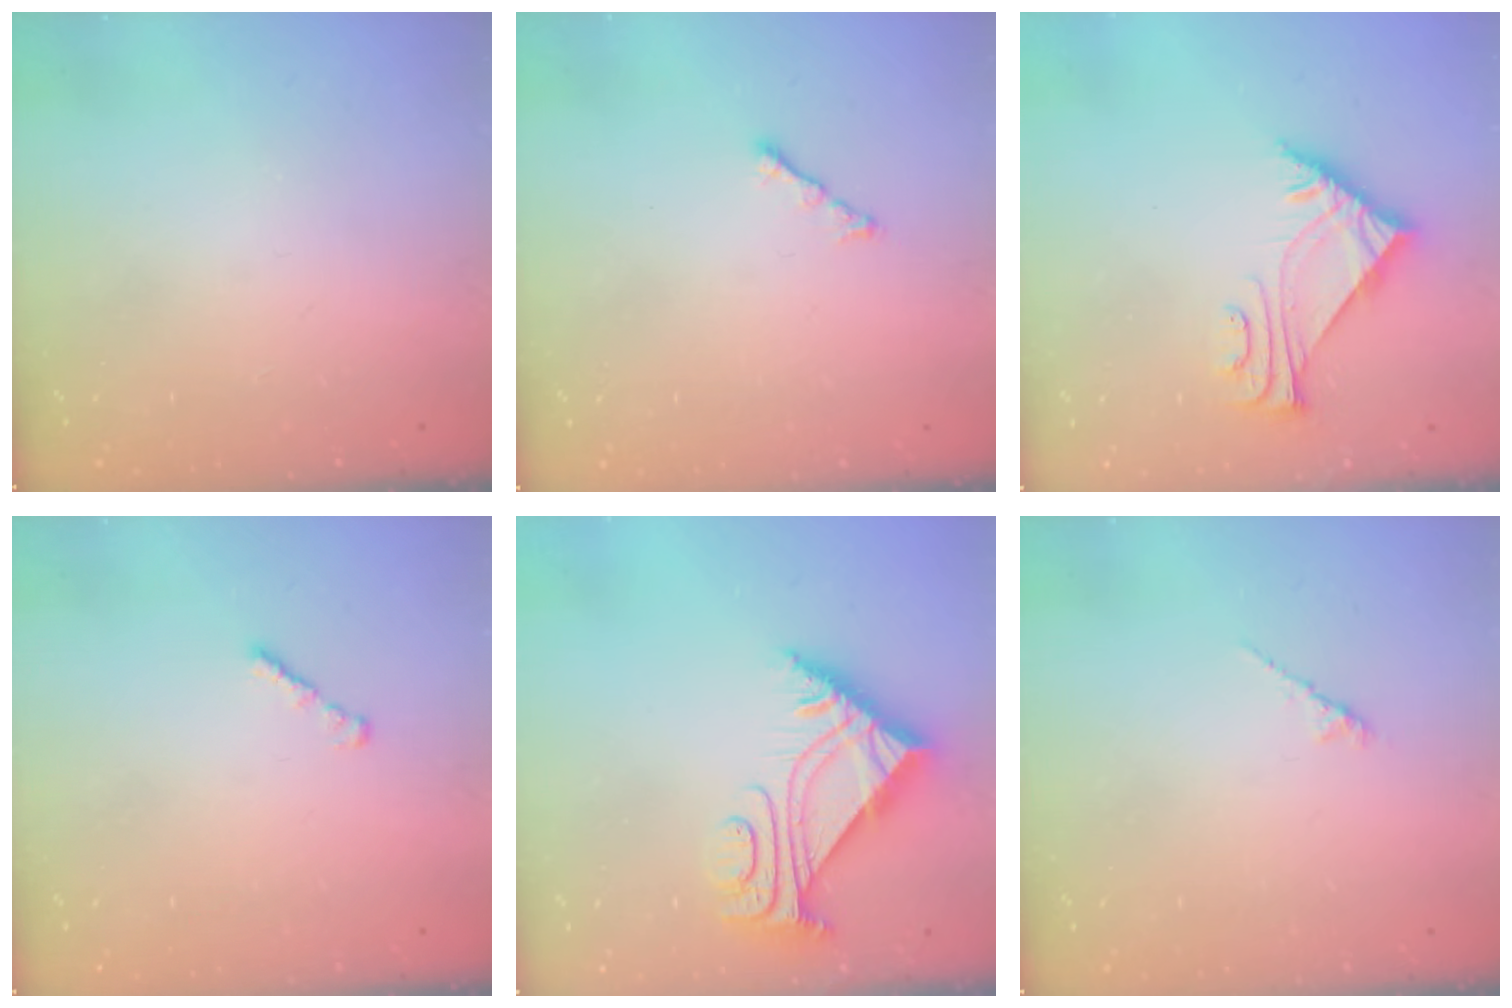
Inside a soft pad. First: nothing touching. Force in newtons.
{"total": 2.3, "press": 2.2, "slide": 0.7}
{"total": 6.1, "press": 6.1, "slide": 0.3}
{"total": 1.6, "press": 1.5, "slide": 0.5}
{"total": 7.2, "press": 7.1, "slide": 0.9}
{"total": 2.0, "press": 2.0, "slide": 0.6}